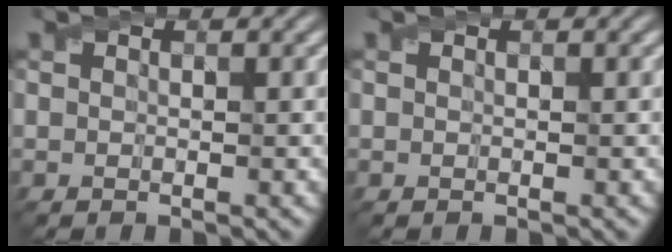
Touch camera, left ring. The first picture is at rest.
{"total": 0.0}